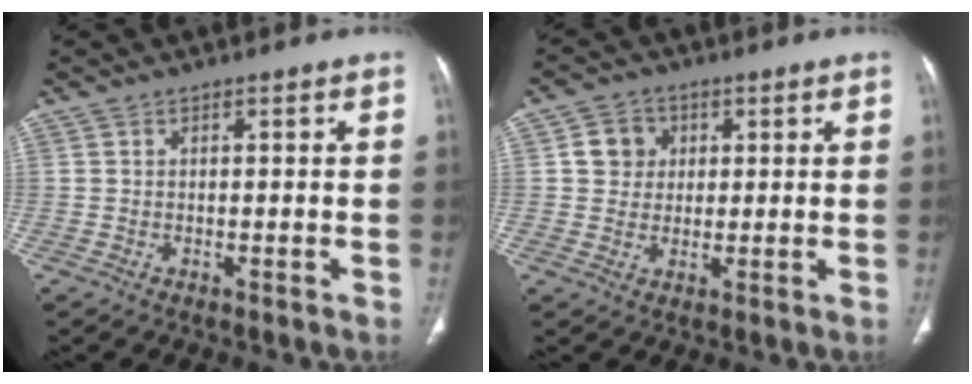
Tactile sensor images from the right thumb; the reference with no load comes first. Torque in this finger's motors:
{"motor_torque": [-0.05, 1.60, 0.51, -0.25, -0.01]}